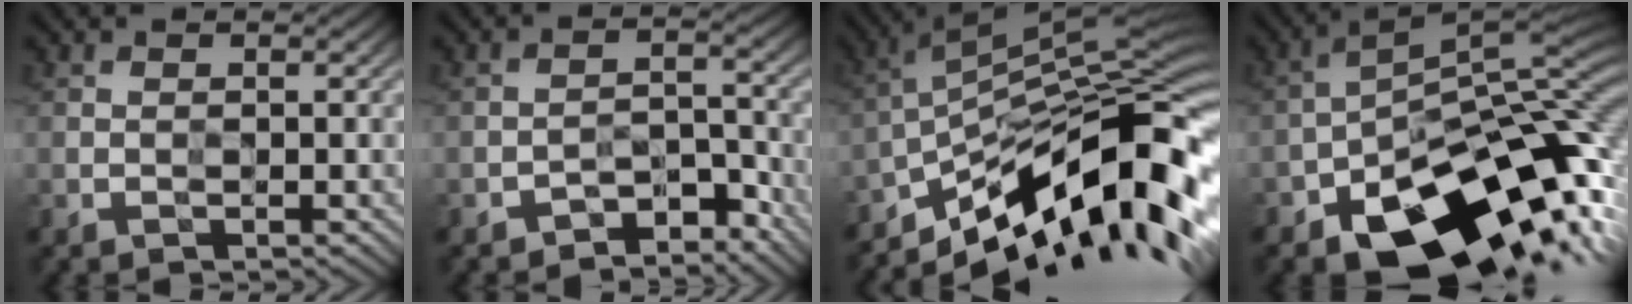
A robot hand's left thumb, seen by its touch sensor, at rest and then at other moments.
{"total": 4.6, "force": [-4.0, 1.8, 1.6], "torque": [-0.014, 0.008, -0.069]}
{"total": 15.4, "force": [-8.9, 4.6, 11.7], "torque": [-0.192, 0.013, -0.169]}
{"total": 18.0, "force": [-10.0, 8.9, 12.0], "torque": [-0.189, -0.022, -0.169]}